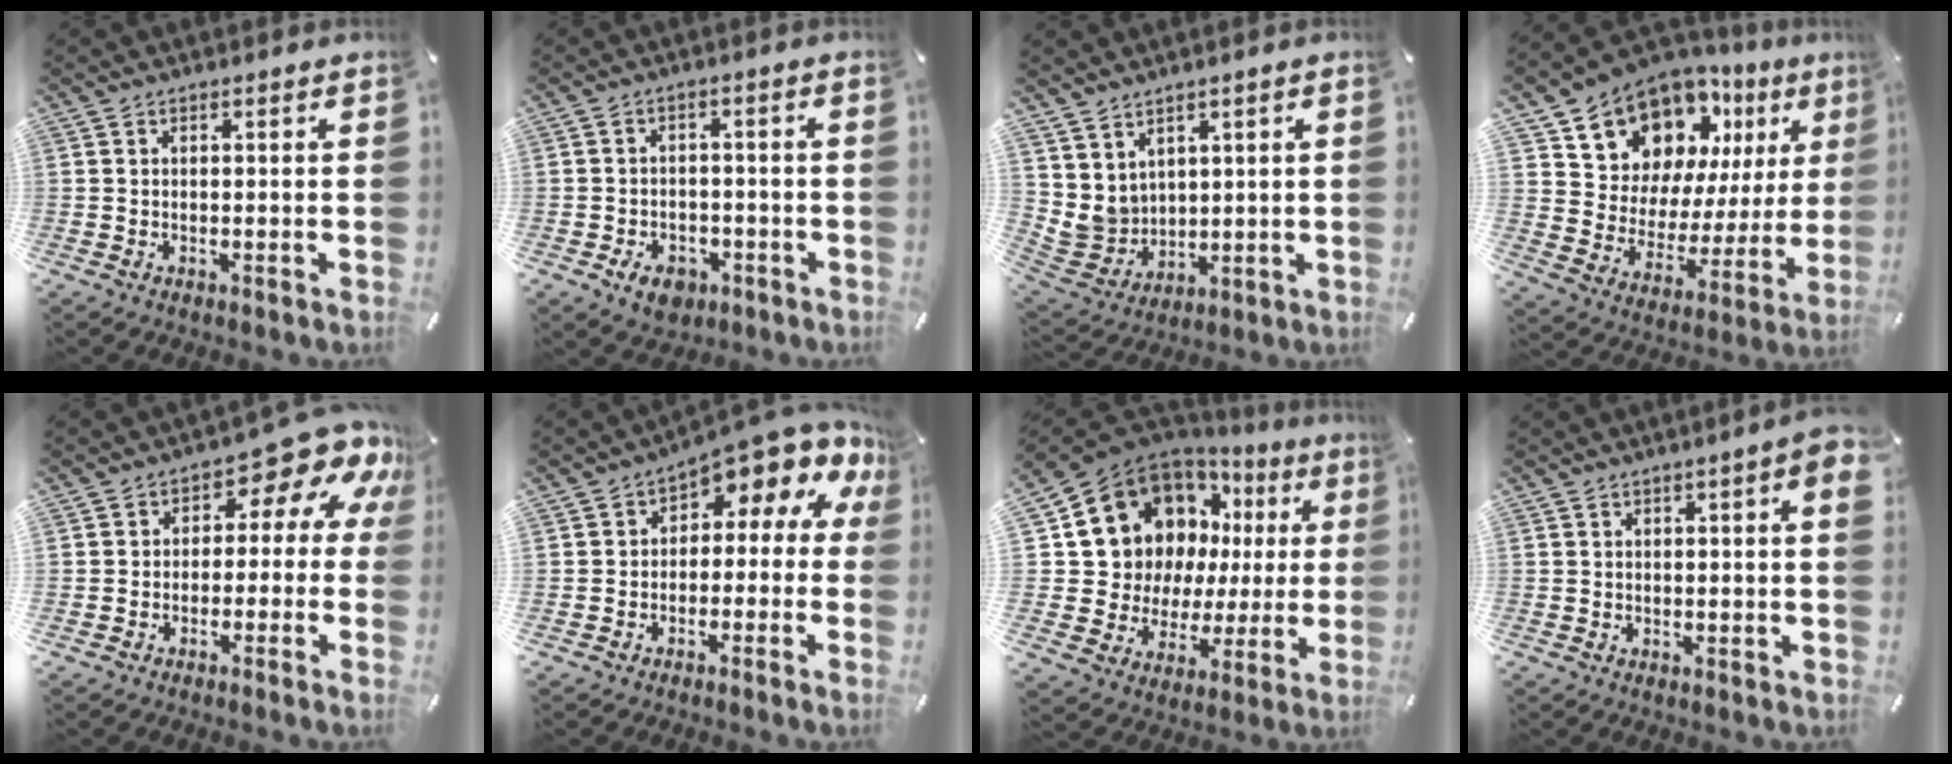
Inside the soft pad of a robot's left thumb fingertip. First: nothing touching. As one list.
[{"total": 5.9, "force": [-2.9, 4.3, 2.9], "torque": [-0.053, 0.009, -0.054]}, {"total": 7.0, "force": [3.8, 5.9, 0.3], "torque": [-0.044, -0.044, 0.076]}, {"total": 13.4, "force": [10.2, 8.3, 2.7], "torque": [-0.055, -0.097, 0.184]}, {"total": 12.0, "force": [5.4, 6.4, 8.6], "torque": [-0.114, -0.040, 0.090]}, {"total": 8.0, "force": [5.5, 3.1, 4.8], "torque": [-0.071, -0.061, 0.092]}, {"total": 15.1, "force": [7.0, 12.3, 5.4], "torque": [-0.092, -0.070, 0.146]}, {"total": 3.6, "force": [1.3, 0.6, 3.3], "torque": [-0.055, 0.001, 0.020]}]